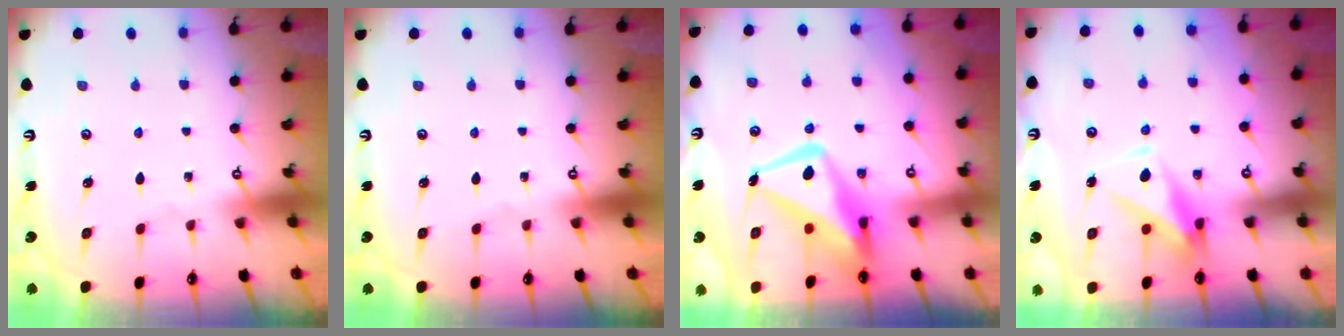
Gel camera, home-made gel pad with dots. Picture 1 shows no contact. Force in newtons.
{"total": 0.0}
{"total": 14.7, "press": 14.5, "slide": 2.3}
{"total": 9.3, "press": 9.2, "slide": 1.6}